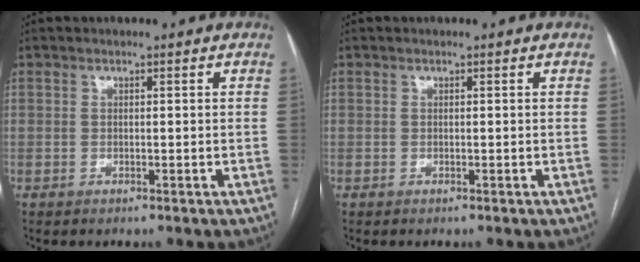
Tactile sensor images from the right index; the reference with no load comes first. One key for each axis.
{"total": 0.0}